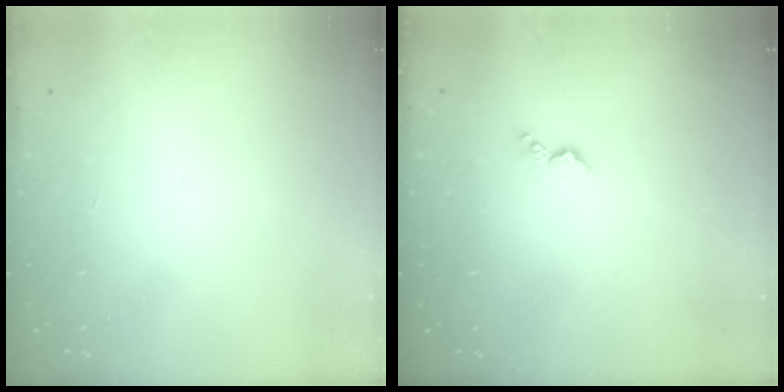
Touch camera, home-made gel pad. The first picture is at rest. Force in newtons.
{"total": 2.7, "press": 2.6, "slide": 0.5}